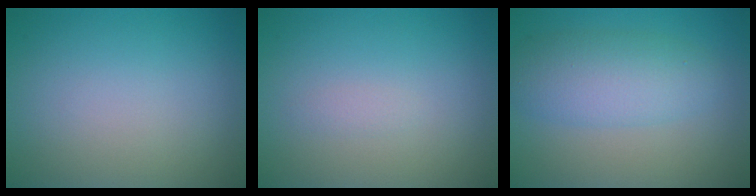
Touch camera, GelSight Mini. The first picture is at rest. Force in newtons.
{"total": 0.6, "press": 0.6, "slide": 0.0}
{"total": 4.6, "press": 4.6, "slide": 0.1}